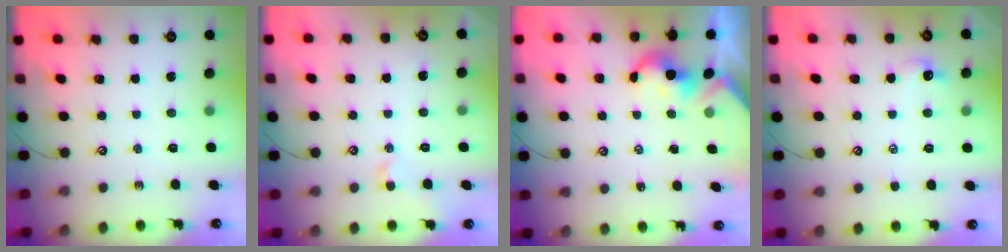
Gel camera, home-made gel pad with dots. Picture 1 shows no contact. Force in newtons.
{"total": 1.0, "press": 0.9, "slide": 0.4}
{"total": 2.0, "press": 2.0, "slide": 0.3}
{"total": 0.7, "press": 0.2, "slide": 0.6}